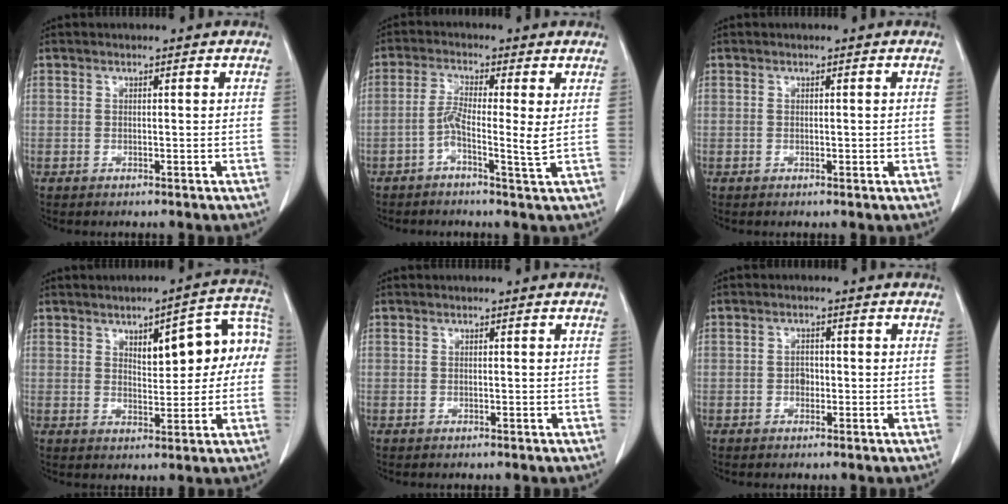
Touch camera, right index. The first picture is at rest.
{"total": 4.7, "force": [-0.8, -0.1, 4.7], "torque": [-0.091, 0.003, -0.020]}
{"total": 0.8, "force": [-0.1, 0.4, 0.7], "torque": [-0.011, 0.002, 0.000]}
{"total": 11.1, "force": [2.2, 4.0, 10.1], "torque": [-0.124, 0.040, 0.032]}
{"total": 0.0}
{"total": 1.5, "force": [-0.4, 1.1, 1.0], "torque": [-0.013, 0.005, -0.007]}